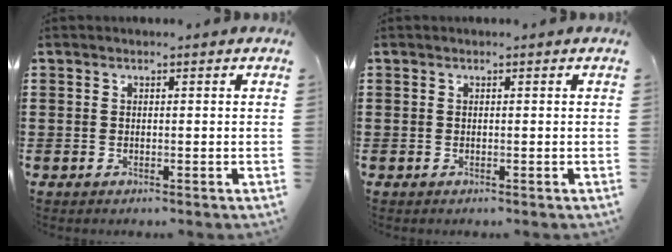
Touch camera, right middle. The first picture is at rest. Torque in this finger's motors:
{"motor_torque": [0.05, -0.05, 0.00, -0.01]}